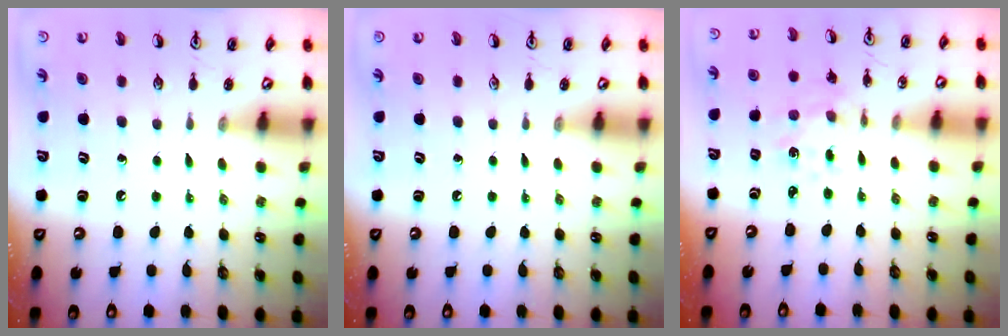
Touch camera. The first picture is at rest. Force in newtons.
{"total": 0.0}
{"total": 1.8, "press": 1.8, "slide": 0.3}